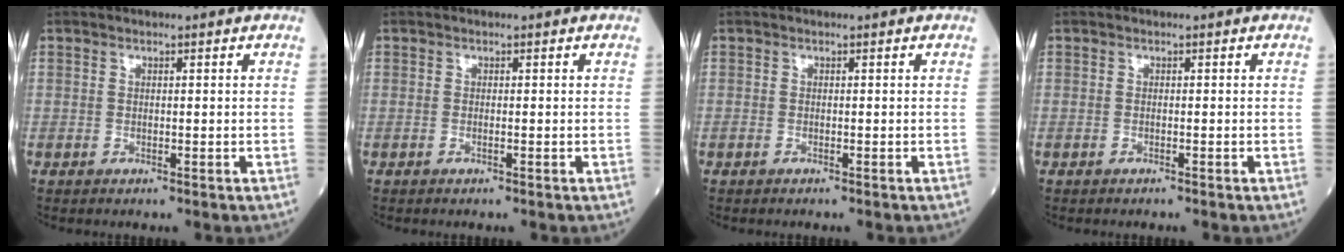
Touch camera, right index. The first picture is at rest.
{"total": 0.0}
{"total": 0.5, "force": [-0.5, 0.1, 0.2], "torque": [-0.005, 0.000, -0.008]}
{"total": 0.0}